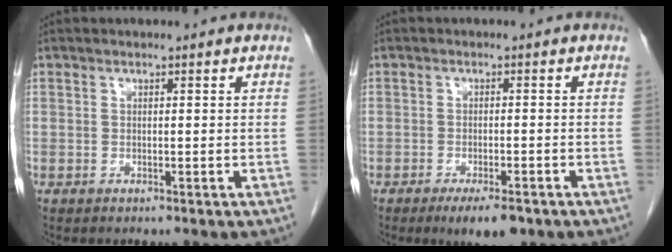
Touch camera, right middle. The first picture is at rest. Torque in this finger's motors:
{"motor_torque": [0.64, -0.46, 0.27, 0.05]}